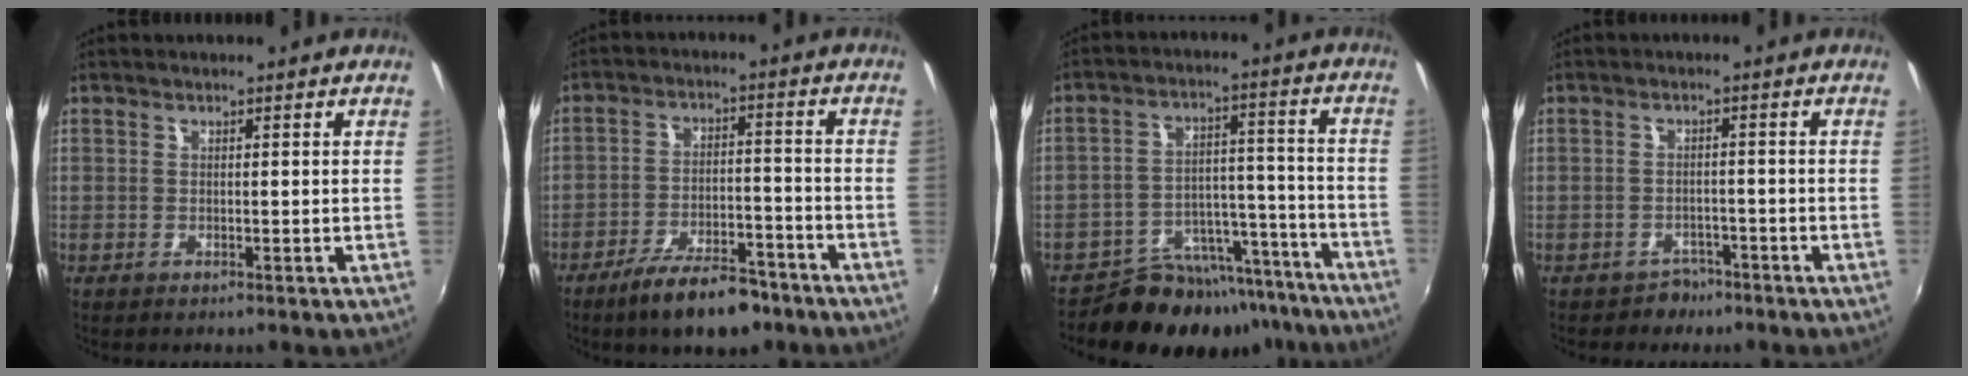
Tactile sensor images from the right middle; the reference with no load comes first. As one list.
[{"total": 11.5, "force": [-8.6, 3.7, 6.6], "torque": [-0.129, -0.001, -0.133]}, {"total": 15.9, "force": [-13.3, 7.7, 3.9], "torque": [-0.069, 0.048, -0.176]}, {"total": 3.4, "force": [-2.5, 2.2, 0.1], "torque": [-0.008, 0.009, -0.036]}]